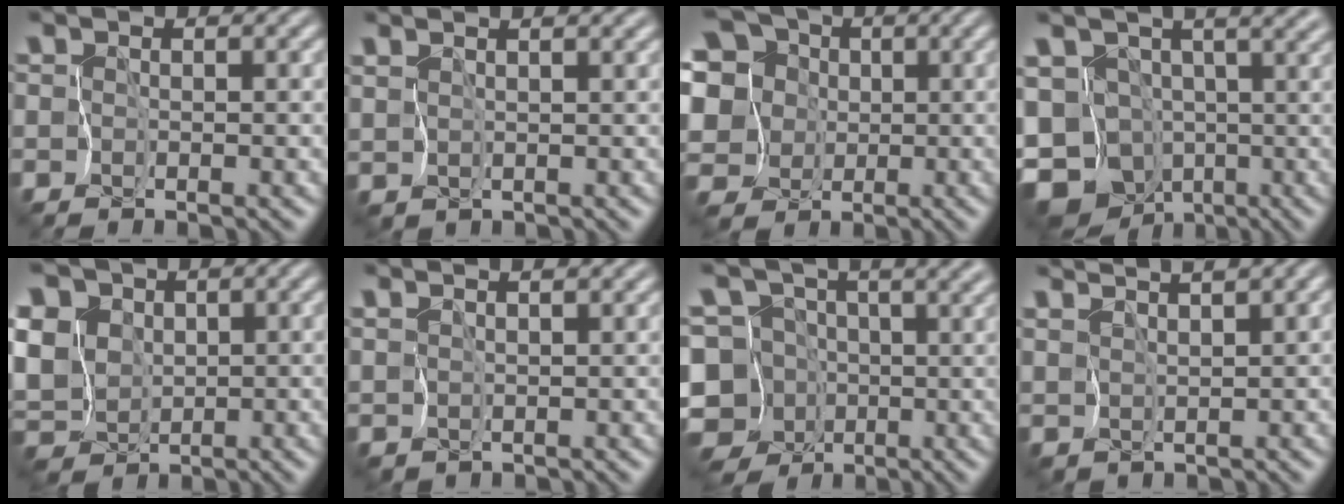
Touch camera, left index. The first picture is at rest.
{"total": 2.1, "force": [1.7, 0.4, 1.1], "torque": [-0.030, 0.008, 0.030]}
{"total": 12.4, "force": [0.8, 11.0, 5.7], "torque": [-0.165, 0.035, -0.011]}
{"total": 8.7, "force": [-1.2, 6.8, 5.4], "torque": [-0.105, -0.021, -0.015]}
{"total": 8.5, "force": [1.0, 6.9, 4.8], "torque": [-0.096, 0.020, -0.011]}
{"total": 2.6, "force": [2.2, 0.6, 1.3], "torque": [-0.037, 0.013, 0.035]}
{"total": 7.4, "force": [-2.0, 5.8, 4.1], "torque": [-0.068, 0.020, -0.038]}
{"total": 4.4, "force": [3.9, -0.1, 1.8], "torque": [-0.054, 0.017, 0.063]}